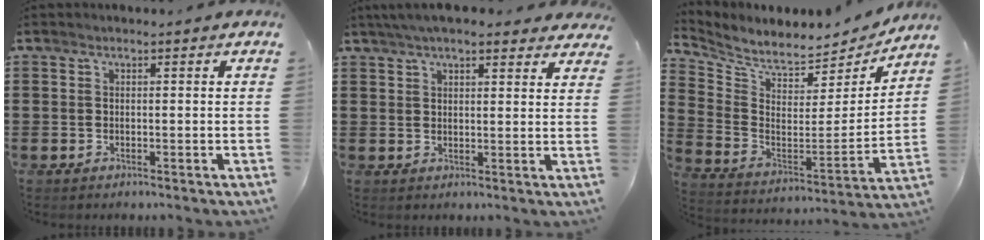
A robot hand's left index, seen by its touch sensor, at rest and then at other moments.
{"total": 5.1, "force": [4.4, 1.0, 2.5], "torque": [-0.060, -0.001, 0.081]}
{"total": 5.9, "force": [5.7, 1.0, 1.4], "torque": [-0.063, -0.058, 0.096]}